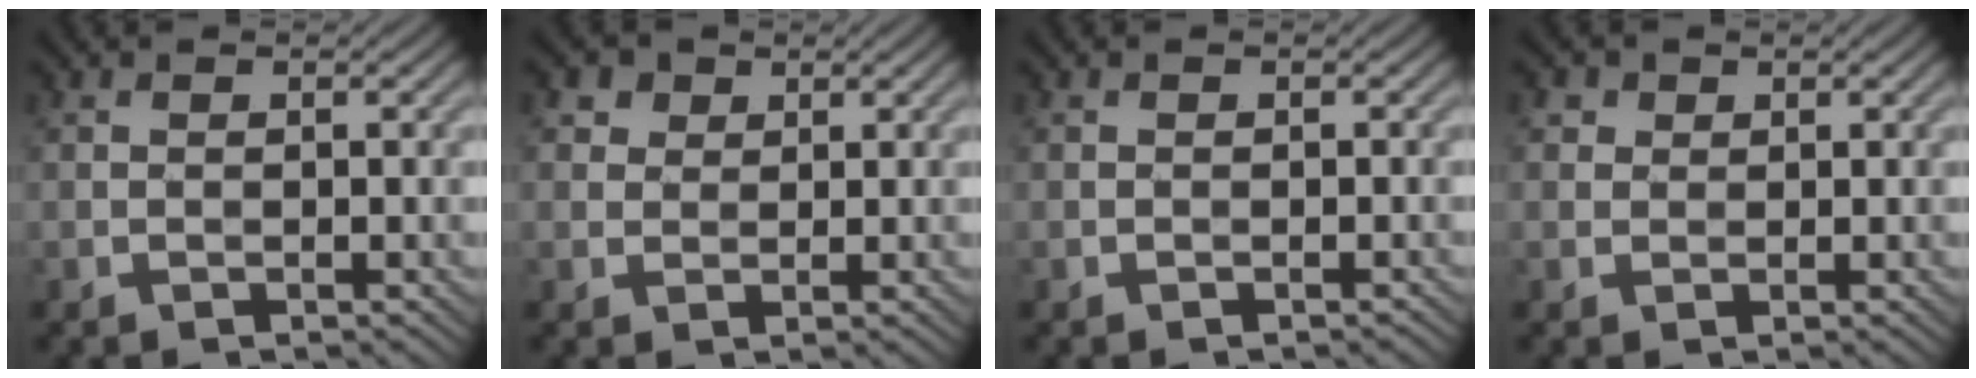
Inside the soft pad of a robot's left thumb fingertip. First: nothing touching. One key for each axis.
{"total": 3.1, "fx": 1.8, "fy": 2.2, "fz": 1.0, "tx": -0.024, "ty": 0.003, "tz": 0.030}
{"total": 0.0}
{"total": 2.0, "fx": 1.1, "fy": 1.6, "fz": 0.5, "tx": -0.013, "ty": 0.003, "tz": 0.016}